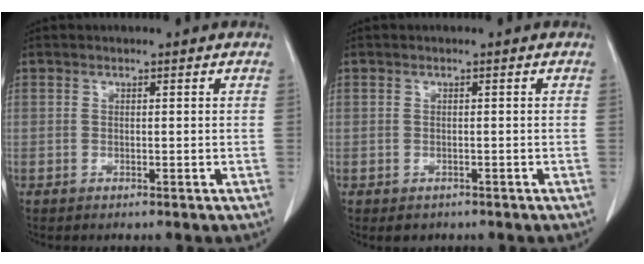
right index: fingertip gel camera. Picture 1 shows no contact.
{"total": 1.5, "force": [-0.9, 1.1, 0.3], "torque": [-0.007, 0.001, -0.007]}